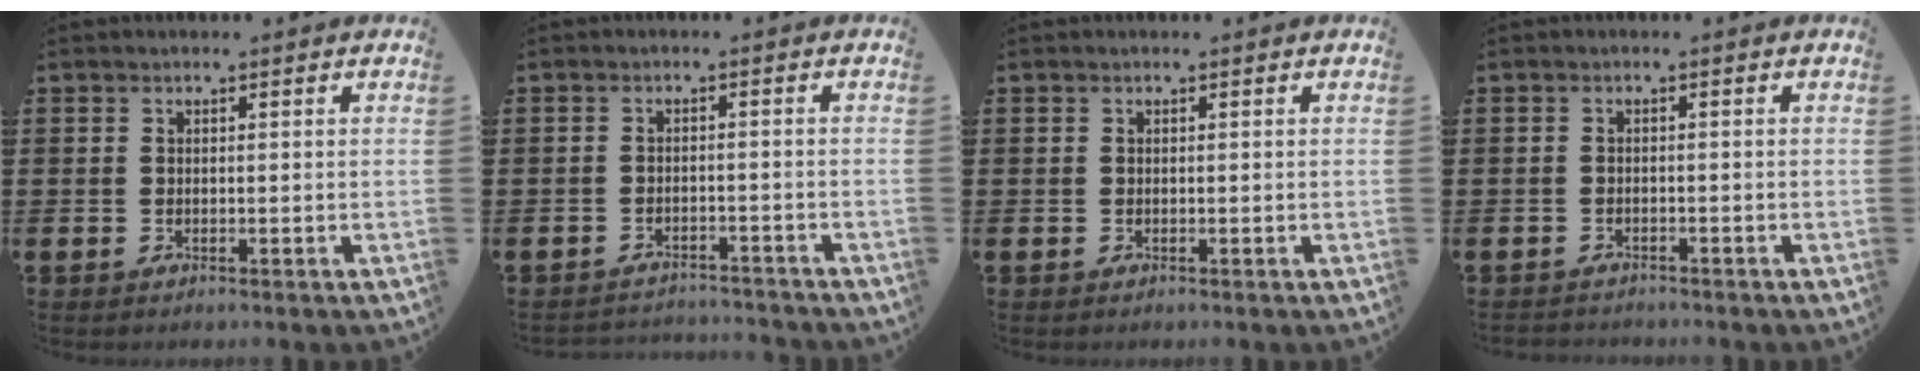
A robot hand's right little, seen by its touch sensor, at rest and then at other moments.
{"total": 1.9, "force": [-1.9, 0.0, -0.2], "torque": [-0.003, 0.003, -0.042]}
{"total": 0.0}
{"total": 0.9, "force": [-0.9, 0.1, -0.1], "torque": [-0.001, 0.001, -0.019]}